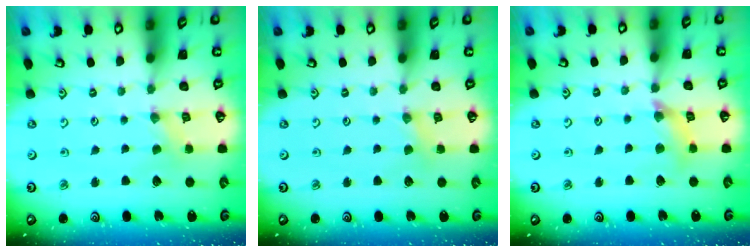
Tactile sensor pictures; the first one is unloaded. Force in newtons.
{"total": 2.3, "press": 2.3, "slide": 0.4}
{"total": 8.4, "press": 8.4, "slide": 0.9}